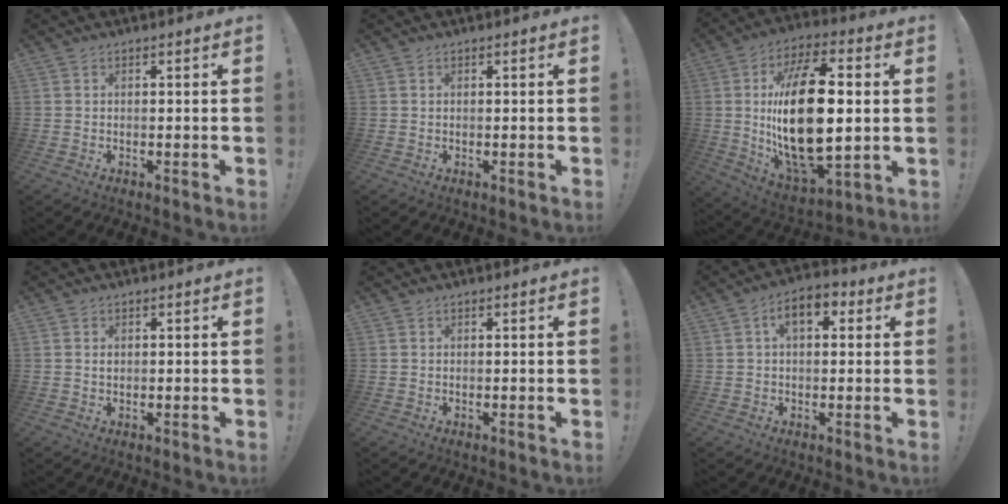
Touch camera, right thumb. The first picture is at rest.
{"total": 0.0}
{"total": 27.9, "force": [2.0, 13.9, 24.1], "torque": [-0.456, -0.012, 0.034]}
{"total": 0.6, "force": [0.2, 0.6, 0.1], "torque": [0.002, 0.002, 0.003]}
{"total": 0.0}
{"total": 7.2, "force": [2.1, 4.0, 5.6], "torque": [-0.076, 0.002, 0.034]}